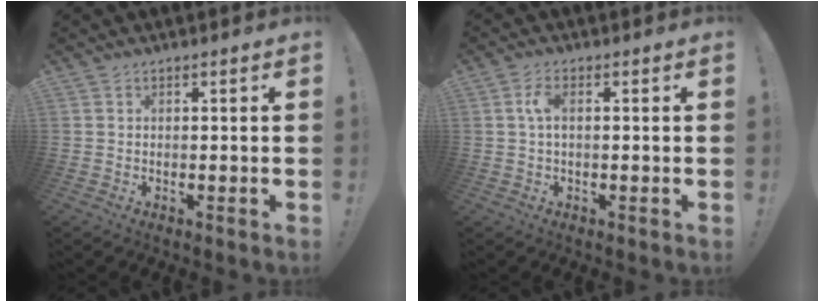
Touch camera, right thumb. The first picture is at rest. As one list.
[{"total": 3.9, "force": [0.3, 1.6, 3.6], "torque": [-0.066, 0.009, 0.004]}]